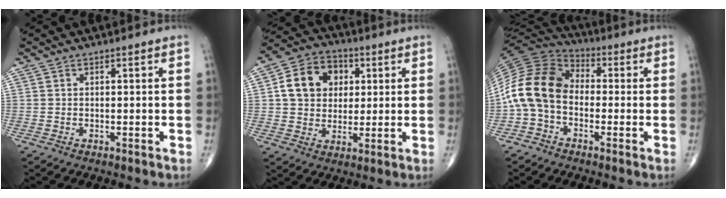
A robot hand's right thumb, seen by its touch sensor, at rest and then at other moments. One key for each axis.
{"total": 12.1, "fx": 2.7, "fy": 9.6, "fz": 6.7, "tx": -0.086, "ty": 0.005, "tz": 0.040}
{"total": 13.7, "fx": -2.1, "fy": 9.9, "fz": 9.3, "tx": -0.179, "ty": 0.045, "tz": -0.055}